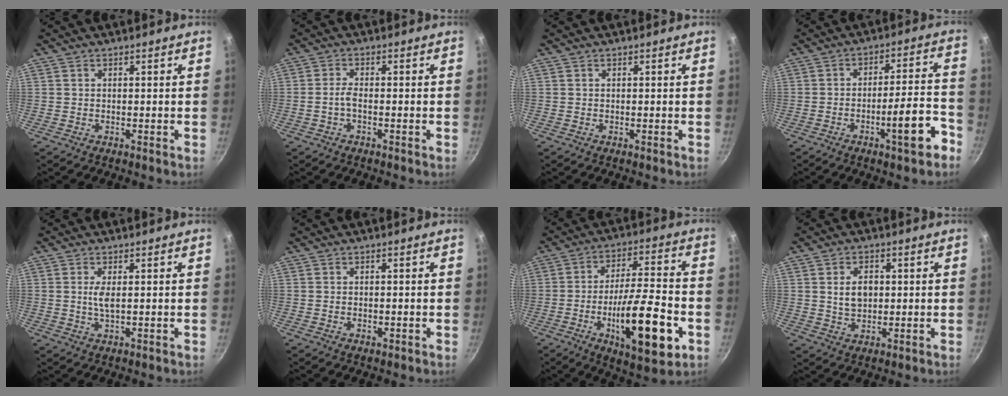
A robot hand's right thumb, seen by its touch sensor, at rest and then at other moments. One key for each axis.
{"total": 2.3, "fx": -0.9, "fy": 0.9, "fz": 2.0, "tx": -0.045, "ty": 0.012, "tz": -0.023}
{"total": 0.0}
{"total": 10.8, "fx": -5.6, "fy": 2.3, "fz": 9.0, "tx": -0.112, "ty": 0.051, "tz": -0.076}
{"total": 2.7, "fx": 0.4, "fy": 0.9, "fz": 2.6, "tx": -0.055, "ty": -0.002, "tz": 0.009}
{"total": 1.2, "fx": -0.3, "fy": 0.8, "fz": 0.9, "tx": -0.013, "ty": 0.001, "tz": -0.006}
{"total": 19.7, "fx": -6.2, "fy": 6.1, "fz": 17.6, "tx": -0.267, "ty": 0.027, "tz": -0.092}
{"total": 5.6, "fx": 0.8, "fy": 4.0, "fz": 4.0, "tx": -0.053, "ty": -0.002, "tz": 0.016}